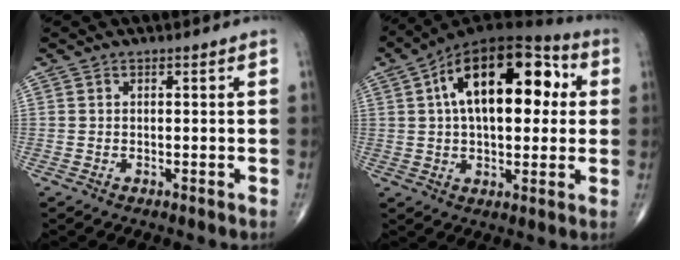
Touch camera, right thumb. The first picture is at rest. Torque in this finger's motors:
{"motor_torque": [0.81, 4.20, 0.53, -0.24, 0.36]}